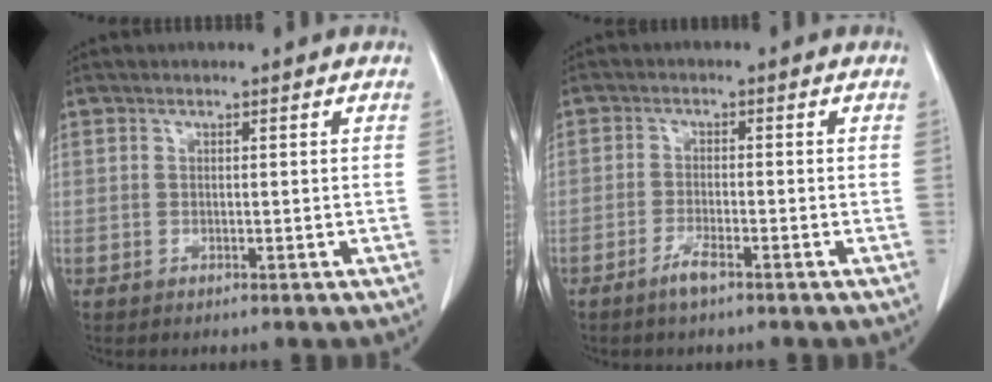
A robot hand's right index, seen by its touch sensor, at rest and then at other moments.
{"total": 2.6, "force": [-1.9, 0.2, 1.7], "torque": [-0.040, -0.002, -0.036]}